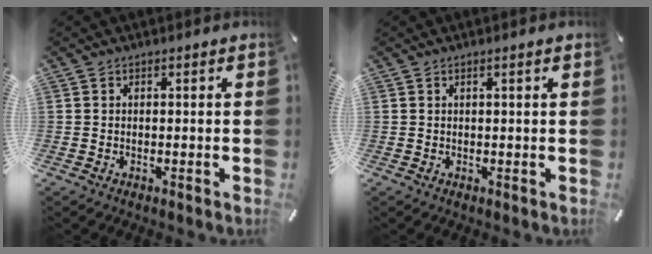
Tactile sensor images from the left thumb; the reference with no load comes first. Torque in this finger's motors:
{"motor_torque": [0.08, -0.19, -0.07, 0.04, -0.06]}